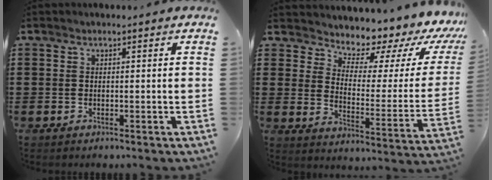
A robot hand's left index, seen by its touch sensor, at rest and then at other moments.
{"total": 5.8, "force": [5.4, 2.0, 0.8], "torque": [-0.028, -0.056, 0.086]}